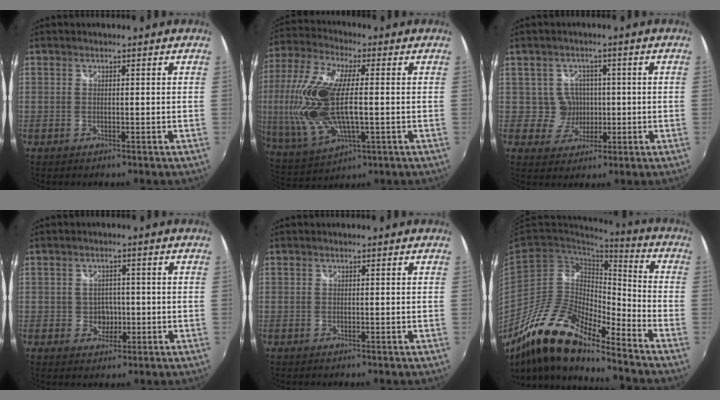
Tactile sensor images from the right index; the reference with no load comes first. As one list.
[{"total": 21.6, "force": [-0.7, 9.4, 19.5], "torque": [-0.416, -0.007, -0.008]}, {"total": 5.0, "force": [0.0, 5.0, 0.4], "torque": [-0.016, 0.017, 0.006]}, {"total": 3.6, "force": [-0.6, 3.4, 1.3], "torque": [-0.024, 0.007, -0.004]}, {"total": 0.0}, {"total": 17.9, "force": [-12.9, 4.6, 11.5], "torque": [-0.208, -0.012, -0.250]}]